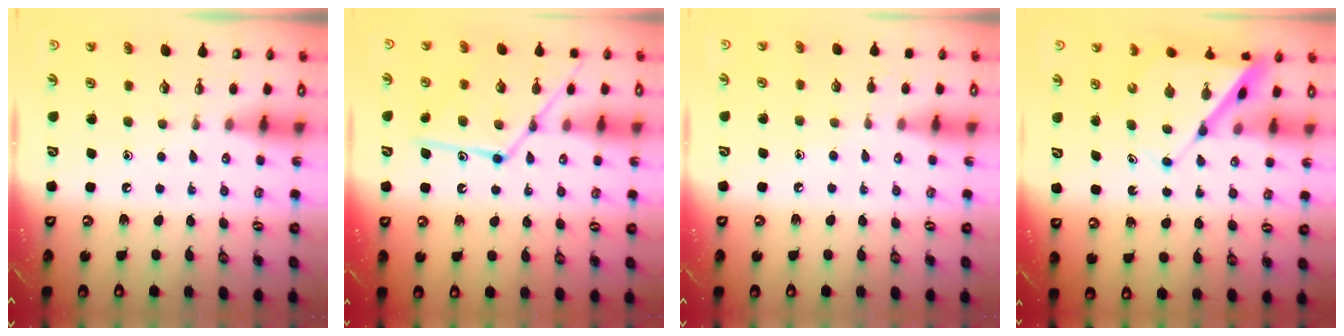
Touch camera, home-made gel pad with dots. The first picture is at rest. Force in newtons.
{"total": 15.3, "press": 15.2, "slide": 1.3}
{"total": 4.8, "press": 4.8, "slide": 0.6}
{"total": 7.9, "press": 7.9, "slide": 0.7}